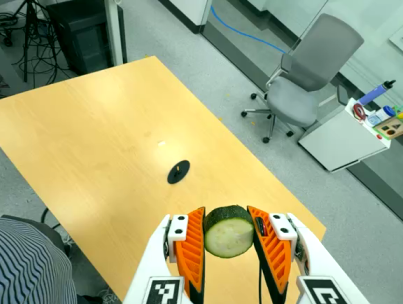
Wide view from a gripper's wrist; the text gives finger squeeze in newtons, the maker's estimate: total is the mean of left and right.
{"total": 12.0, "left": 11.2, "right": 12.7}